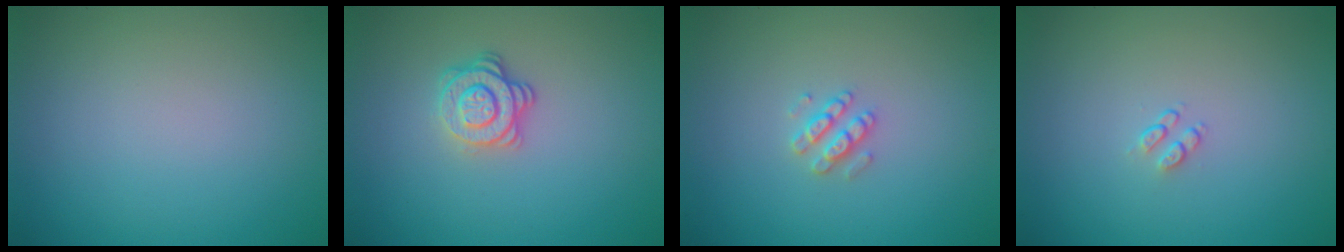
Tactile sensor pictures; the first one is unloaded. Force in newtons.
{"total": 2.8, "press": 2.5, "slide": 1.3}
{"total": 1.9, "press": 1.9, "slide": 0.3}
{"total": 0.9, "press": 0.6, "slide": 0.7}